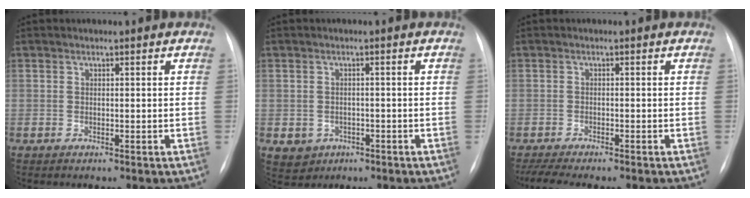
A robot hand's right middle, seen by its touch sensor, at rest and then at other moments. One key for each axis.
{"total": 3.5, "fx": -1.4, "fy": 3.1, "fz": 0.8, "tx": -0.011, "ty": 0.004, "tz": -0.010}
{"total": 7.1, "fx": -6.0, "fy": 0.9, "fz": 3.7, "tx": -0.057, "ty": -0.003, "tz": -0.090}